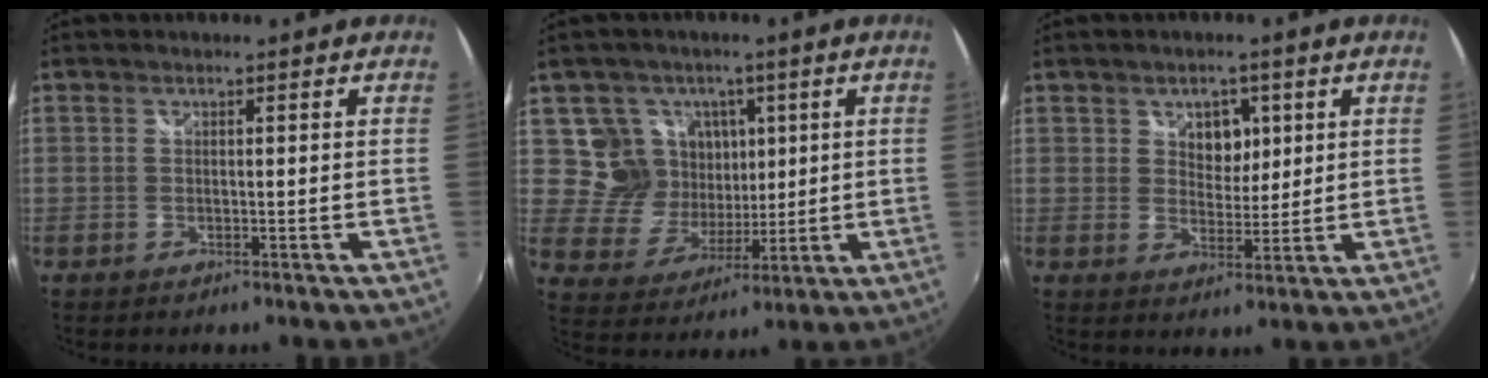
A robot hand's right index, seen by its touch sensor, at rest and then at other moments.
{"total": 10.2, "force": [3.7, 9.3, 2.3], "torque": [-0.061, 0.002, 0.074]}
{"total": 5.0, "force": [1.9, 3.7, 2.8], "torque": [-0.034, 0.003, 0.033]}